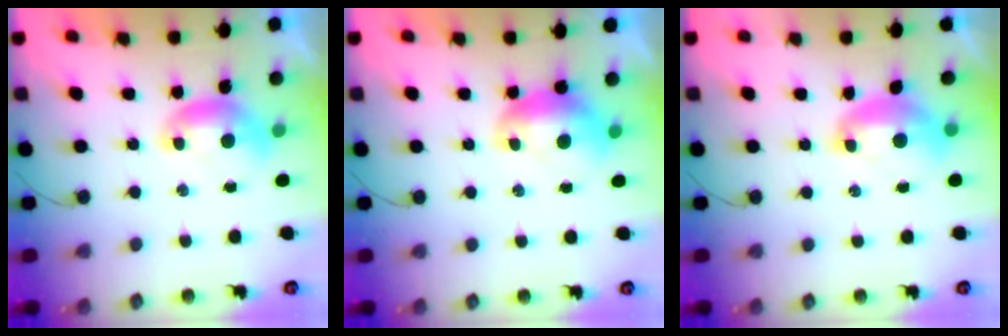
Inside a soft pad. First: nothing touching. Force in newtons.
{"total": 1.5, "press": 1.4, "slide": 0.4}
{"total": 2.7, "press": 2.6, "slide": 0.8}